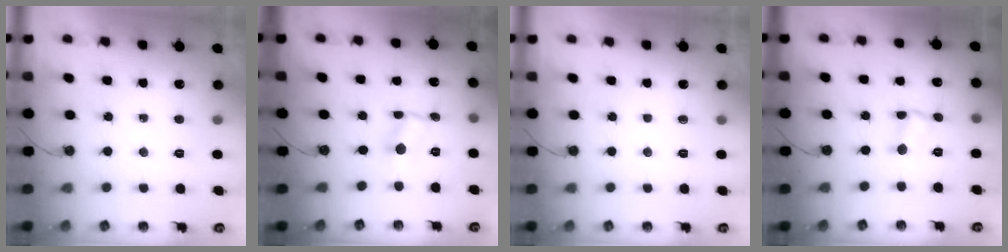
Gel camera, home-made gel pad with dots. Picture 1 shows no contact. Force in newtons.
{"total": 1.1, "press": 1.1, "slide": 0.2}
{"total": 0.0}
{"total": 1.6, "press": 1.6, "slide": 0.3}